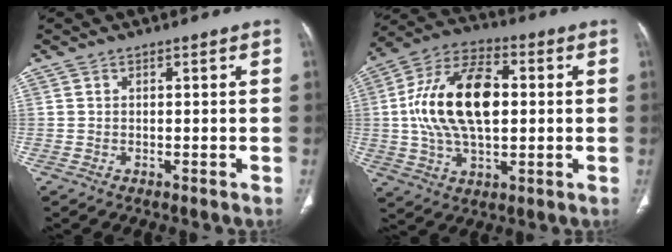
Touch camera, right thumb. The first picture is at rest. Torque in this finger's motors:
{"motor_torque": [0.72, 3.07, 1.77, -0.59, 0.22]}